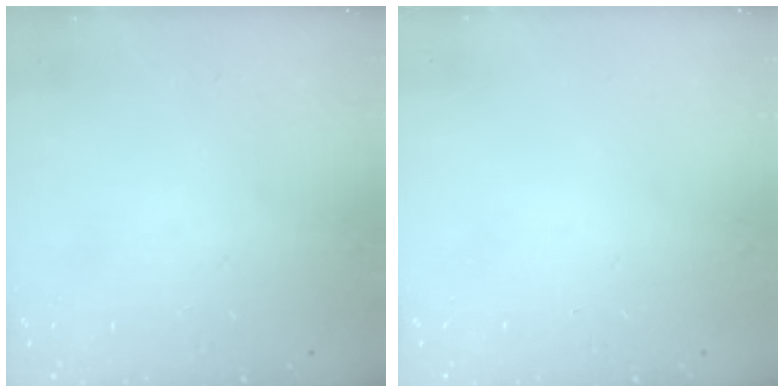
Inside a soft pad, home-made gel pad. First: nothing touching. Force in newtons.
{"total": 0.0}